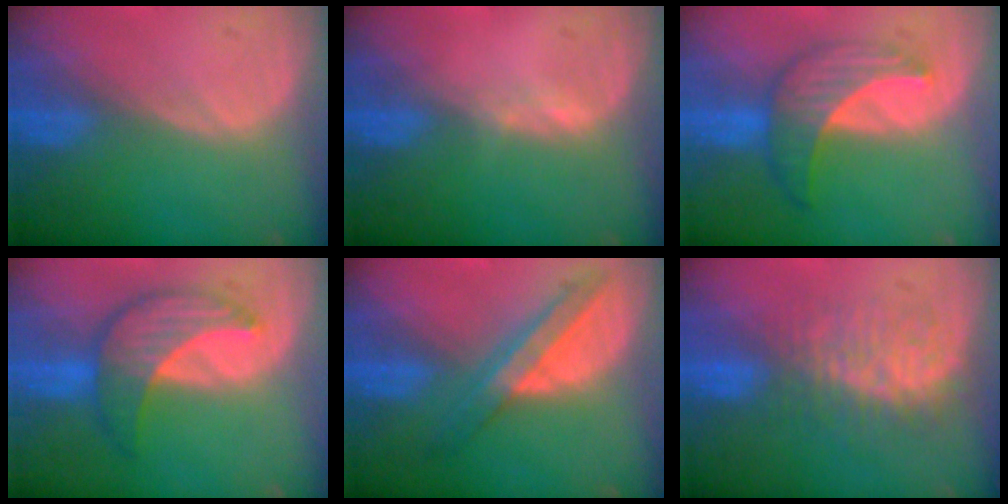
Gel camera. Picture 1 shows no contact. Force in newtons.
{"total": 0.6, "press": 0.5, "slide": 0.4}
{"total": 7.3, "press": 6.6, "slide": 3.1}
{"total": 7.1, "press": 7.1, "slide": 0.1}
{"total": 5.8, "press": 5.8, "slide": 0.4}
{"total": 7.7, "press": 7.4, "slide": 1.8}